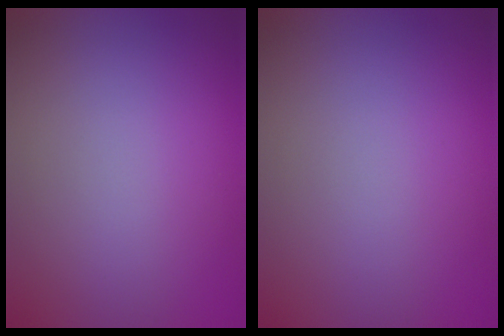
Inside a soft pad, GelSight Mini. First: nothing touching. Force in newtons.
{"total": 0.0}